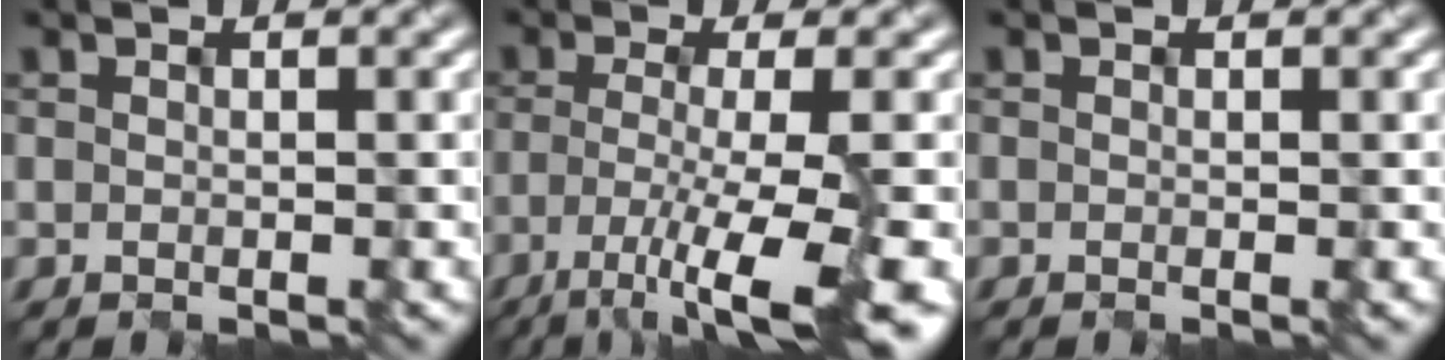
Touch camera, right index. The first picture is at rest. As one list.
[{"total": 7.6, "force": [-2.8, 1.5, 6.9], "torque": [-0.105, -0.014, -0.049]}, {"total": 0.0}]